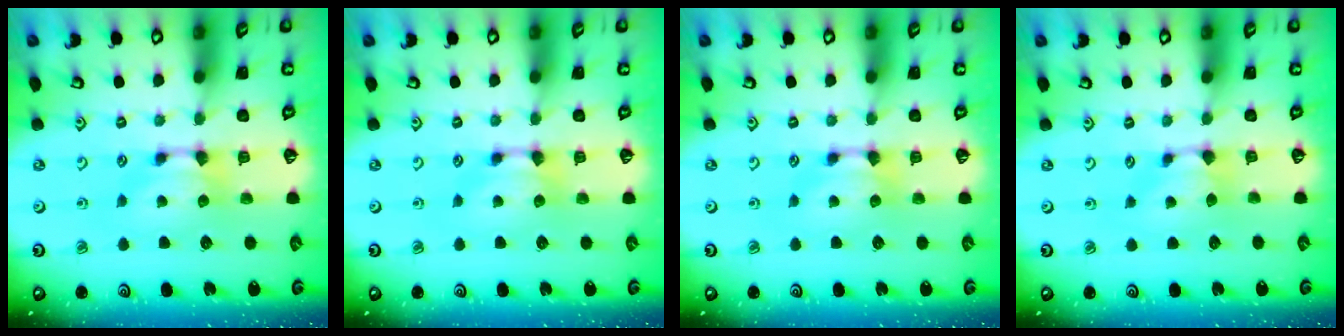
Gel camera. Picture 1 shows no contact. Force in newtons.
{"total": 0.0}
{"total": 0.0}
{"total": 0.9, "press": 0.6, "slide": 0.6}